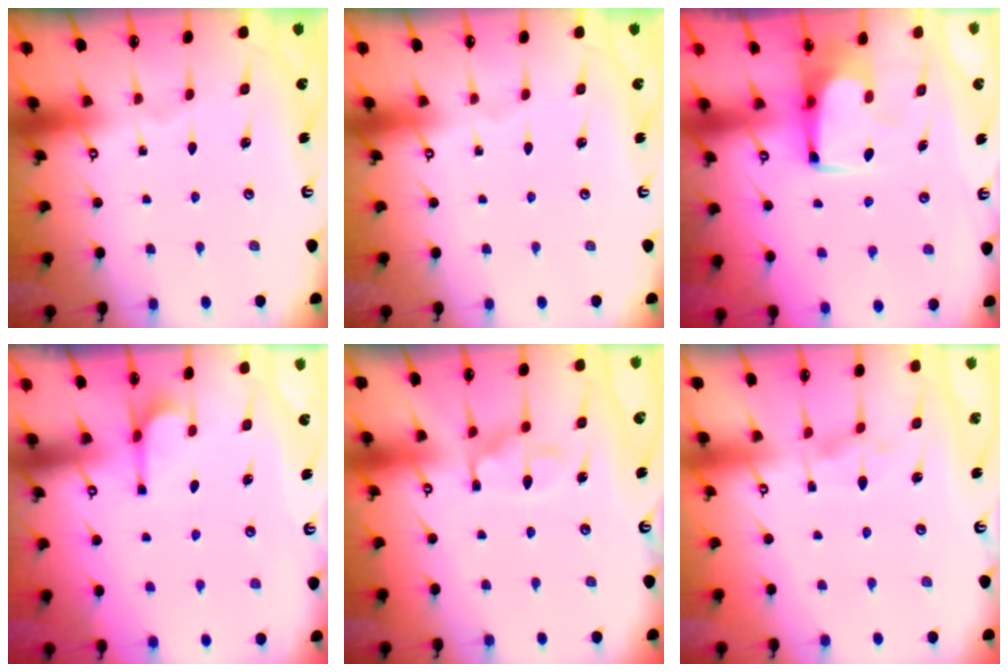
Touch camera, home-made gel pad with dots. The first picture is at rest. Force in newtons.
{"total": 0.0}
{"total": 1.3, "press": 1.2, "slide": 0.2}
{"total": 1.1, "press": 0.1, "slide": 1.1}
{"total": 10.0, "press": 10.0, "slide": 1.0}
{"total": 1.8, "press": 1.5, "slide": 1.0}